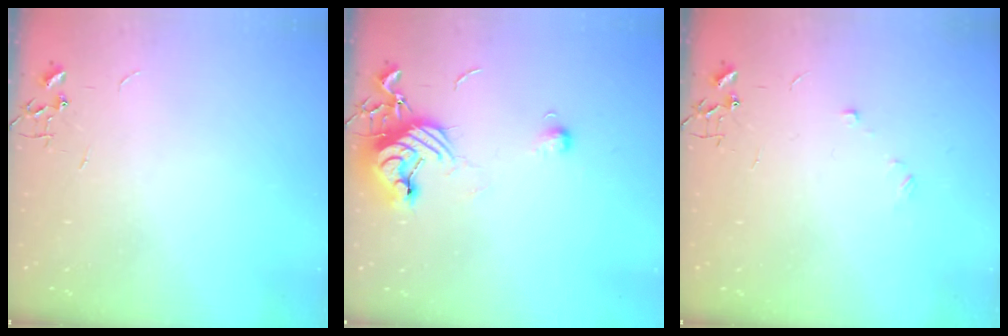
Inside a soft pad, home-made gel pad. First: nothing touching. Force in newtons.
{"total": 11.3, "press": 11.3, "slide": 1.3}
{"total": 5.7, "press": 5.6, "slide": 0.6}